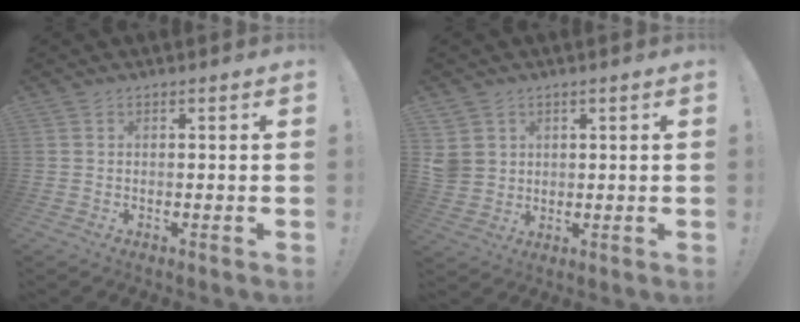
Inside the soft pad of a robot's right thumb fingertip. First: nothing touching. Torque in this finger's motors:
{"motor_torque": [0.59, 0.66, 0.26, 0.17, 0.10]}